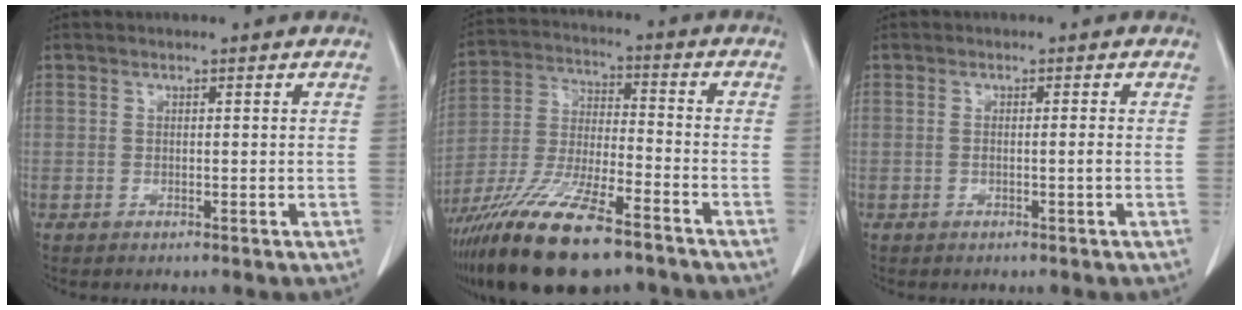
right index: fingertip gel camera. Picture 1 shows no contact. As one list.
[{"total": 19.3, "force": [-13.6, 4.1, 13.1], "torque": [-0.265, -0.037, -0.245]}, {"total": 1.0, "force": [-0.3, -0.2, 0.9], "torque": [-0.020, 0.001, -0.001]}]